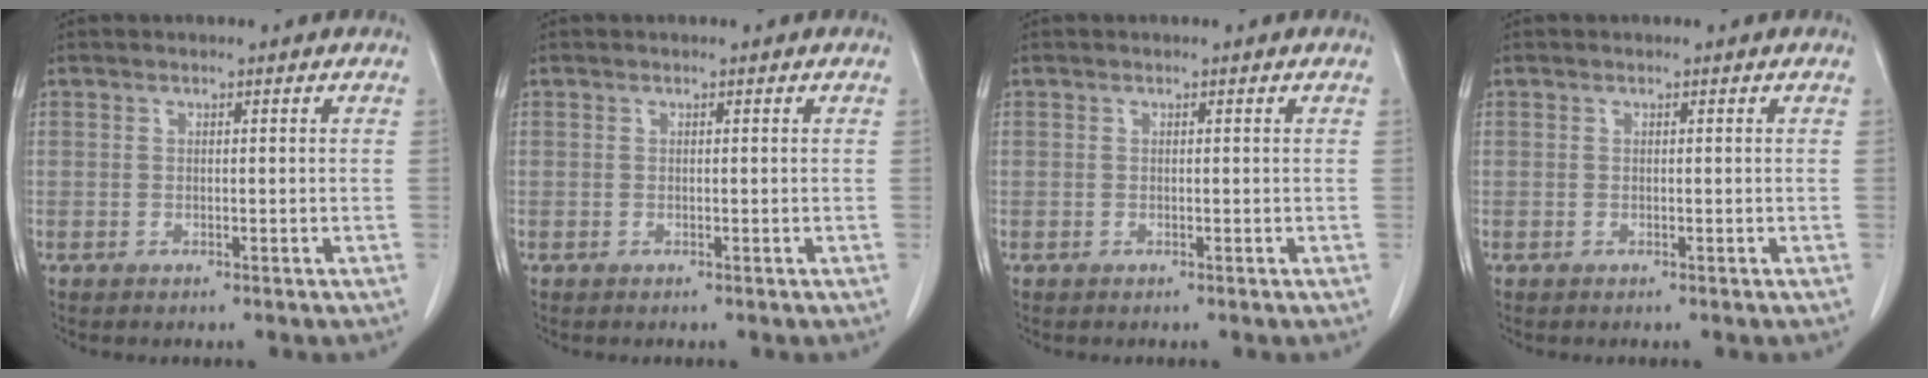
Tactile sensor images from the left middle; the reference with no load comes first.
{"total": 0.0}
{"total": 0.0}
{"total": 0.0}